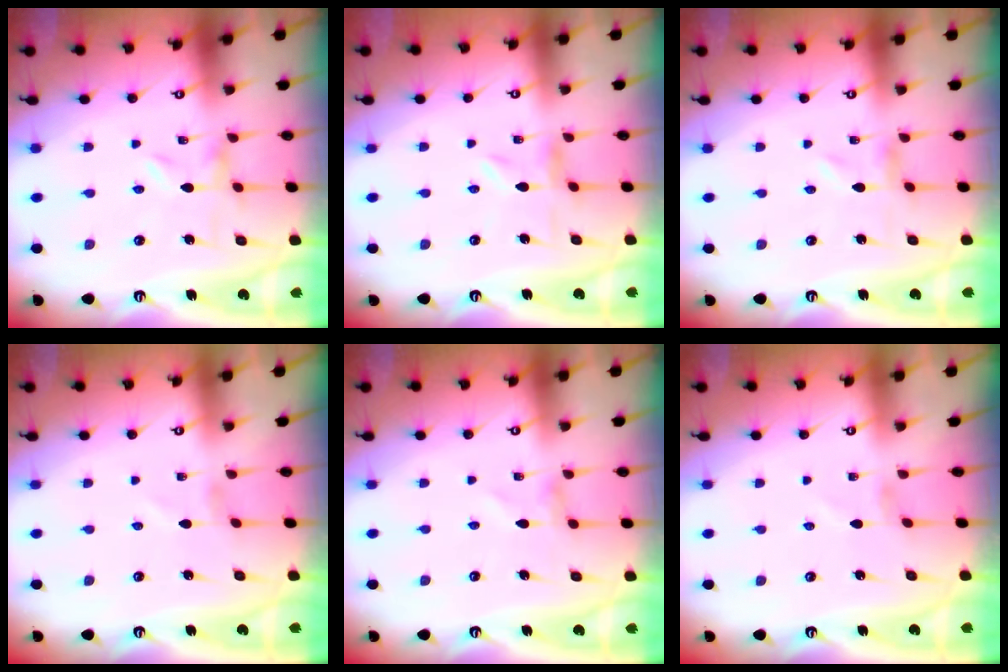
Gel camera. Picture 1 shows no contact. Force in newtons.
{"total": 1.5, "press": 1.5, "slide": 0.3}
{"total": 0.0}
{"total": 1.0, "press": 1.0, "slide": 0.1}
{"total": 0.8, "press": 0.8, "slide": 0.1}
{"total": 0.9, "press": 0.8, "slide": 0.2}